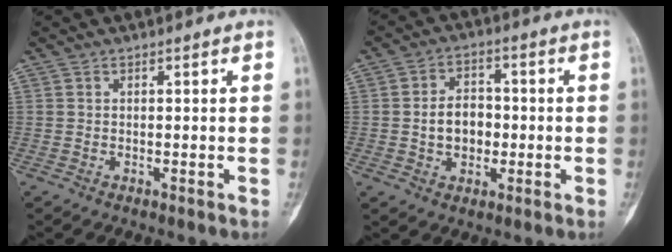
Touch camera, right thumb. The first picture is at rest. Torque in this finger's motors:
{"motor_torque": [-0.44, 0.41, 0.35, -0.35, 0.06]}